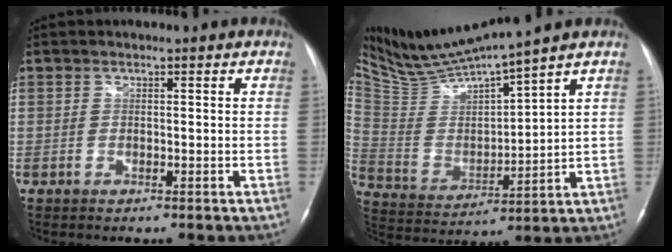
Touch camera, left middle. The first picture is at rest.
{"total": 13.4, "force": [12.4, -1.4, 4.9], "torque": [-0.106, -0.010, 0.249]}